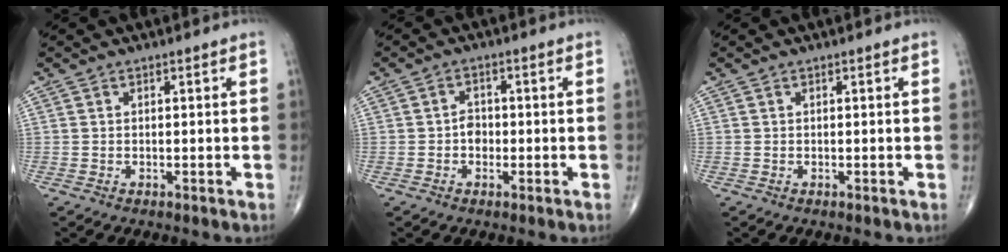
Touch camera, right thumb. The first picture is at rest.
{"total": 2.4, "force": [-0.5, 2.0, 1.3], "torque": [-0.005, 0.008, -0.015]}
{"total": 0.0}